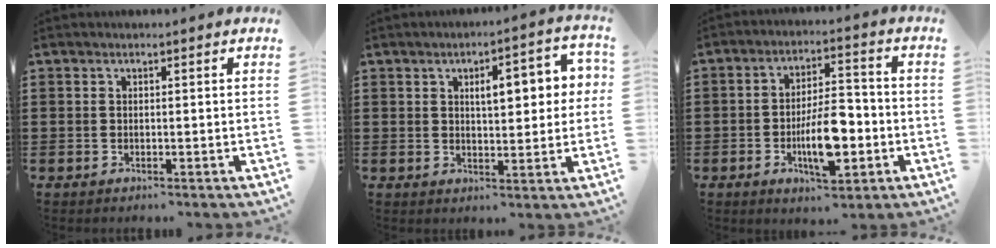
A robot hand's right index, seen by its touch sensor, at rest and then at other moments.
{"total": 6.5, "force": [1.5, 2.8, 5.7], "torque": [-0.083, -0.002, 0.015]}
{"total": 9.6, "force": [-2.9, 3.8, 8.3], "torque": [-0.147, -0.002, -0.051]}